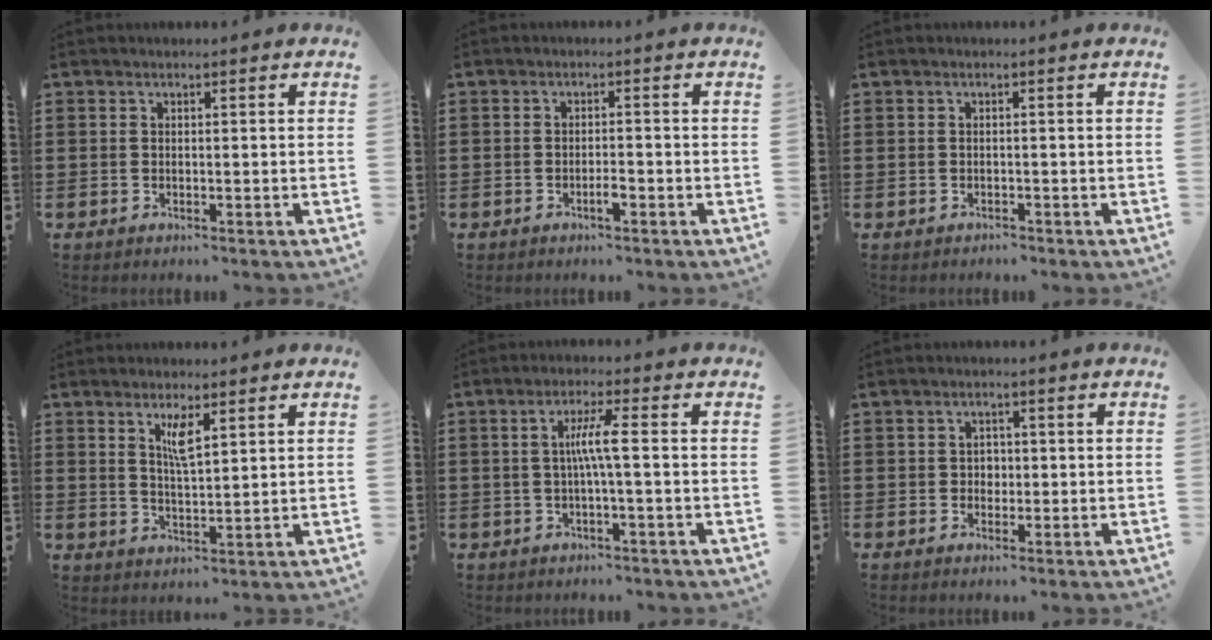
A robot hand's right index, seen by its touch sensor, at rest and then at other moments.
{"total": 1.8, "force": [-1.1, 0.5, 1.3], "torque": [-0.026, 0.000, -0.019]}
{"total": 0.7, "force": [-0.6, 0.3, -0.1], "torque": [0.001, 0.004, -0.015]}
{"total": 3.8, "force": [2.1, 0.8, 3.1], "torque": [-0.057, 0.000, 0.033]}
{"total": 4.5, "force": [-0.2, -0.1, 4.5], "torque": [-0.084, 0.000, -0.010]}
{"total": 1.4, "force": [-0.1, 1.2, 0.7], "torque": [-0.016, 0.005, -0.004]}